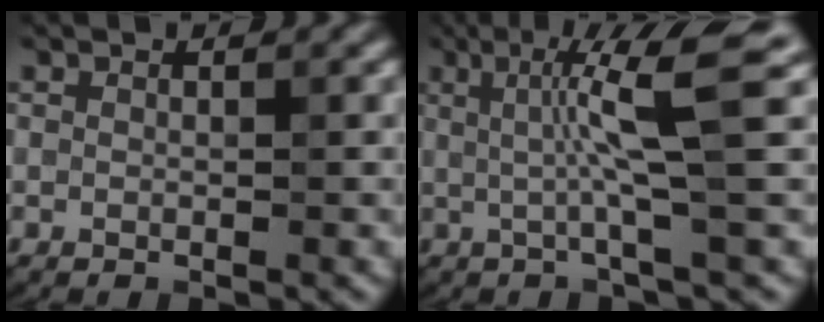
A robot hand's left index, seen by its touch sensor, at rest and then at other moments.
{"total": 6.2, "force": [1.0, 0.6, 6.1], "torque": [-0.107, 0.009, 0.013]}